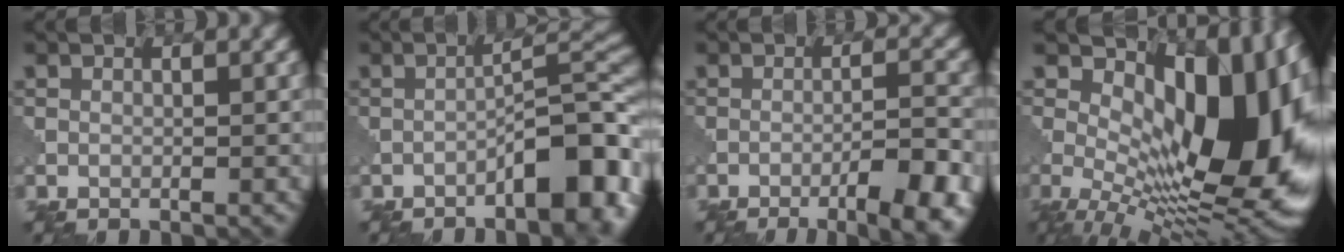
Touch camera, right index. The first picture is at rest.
{"total": 8.5, "force": [-4.5, 2.5, 6.7], "torque": [-0.081, 0.019, -0.069]}
{"total": 9.1, "force": [-5.7, 2.7, 6.6], "torque": [-0.075, 0.006, -0.058]}
{"total": 16.3, "force": [2.0, 8.2, 13.9], "torque": [-0.180, 0.001, 0.032]}